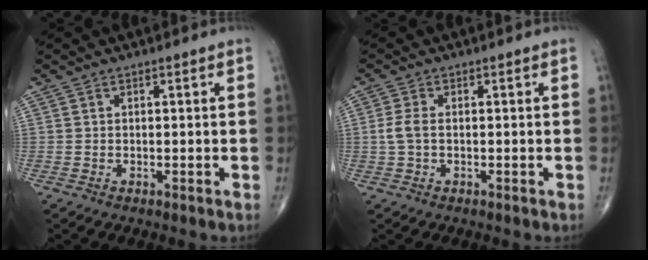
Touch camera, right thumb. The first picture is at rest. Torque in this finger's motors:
{"motor_torque": [-0.06, 0.36, 0.46, -0.06, 0.02]}